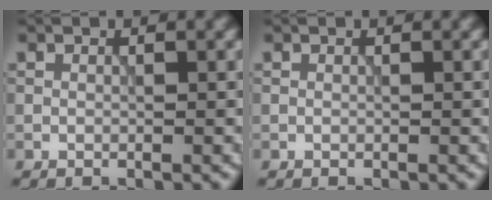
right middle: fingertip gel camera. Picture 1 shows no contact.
{"total": 0.0}